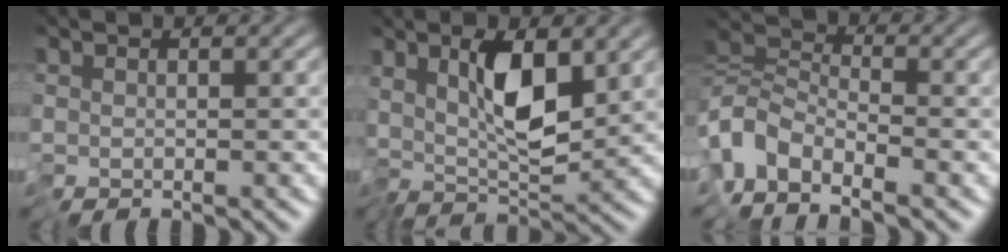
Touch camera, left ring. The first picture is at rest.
{"total": 5.2, "force": [1.6, 1.7, 4.7], "torque": [-0.085, -0.001, 0.030]}
{"total": 3.7, "force": [-3.1, 1.4, 1.7], "torque": [-0.032, 0.005, -0.079]}